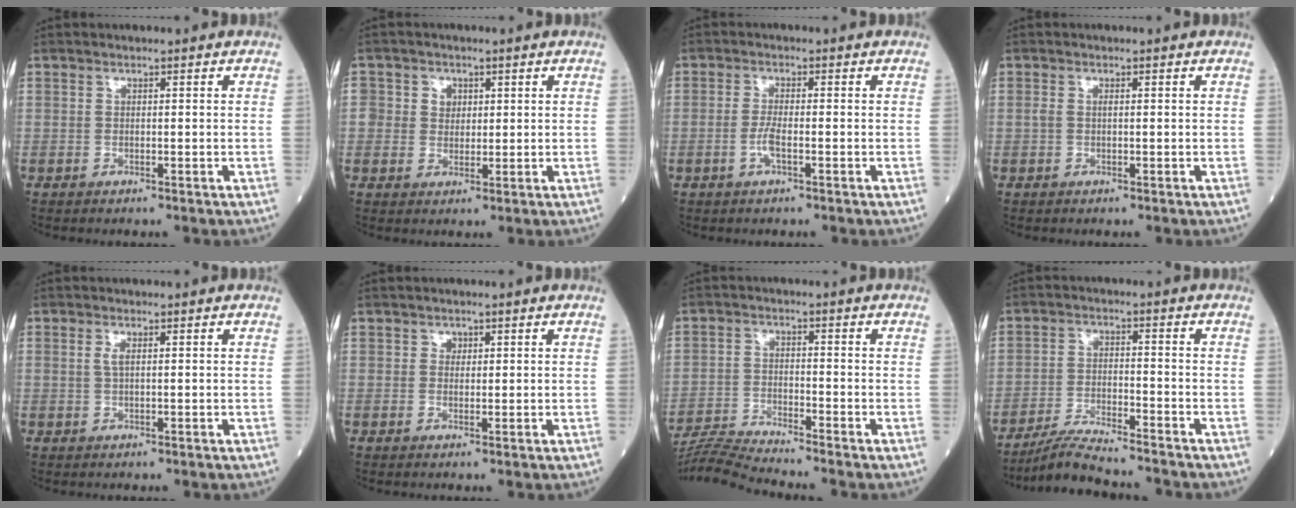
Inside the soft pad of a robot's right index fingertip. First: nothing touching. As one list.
[{"total": 3.7, "force": [0.8, 3.3, 1.3], "torque": [-0.014, 0.007, 0.014]}, {"total": 2.5, "force": [-0.9, 0.3, 2.3], "torque": [-0.054, -0.001, -0.021]}, {"total": 0.7, "force": [0.1, 0.2, 0.7], "torque": [-0.017, 0.001, 0.000]}, {"total": 1.2, "force": [0.3, 0.3, 1.1], "torque": [-0.029, 0.000, 0.005]}, {"total": 1.0, "force": [0.4, 0.9, 0.3], "torque": [0.002, -0.001, 0.005]}, {"total": 7.3, "force": [-6.8, -2.3, 1.0], "torque": [-0.026, -0.018, -0.132]}, {"total": 8.7, "force": [-8.0, 0.1, 3.4], "torque": [-0.060, -0.016, -0.139]}]